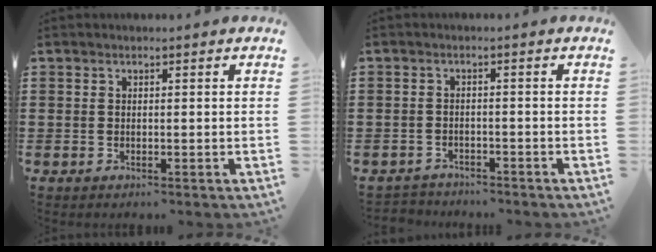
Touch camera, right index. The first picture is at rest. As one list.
[{"total": 1.9, "force": [-1.8, 0.4, -0.3], "torque": [-0.002, 0.004, -0.042]}]